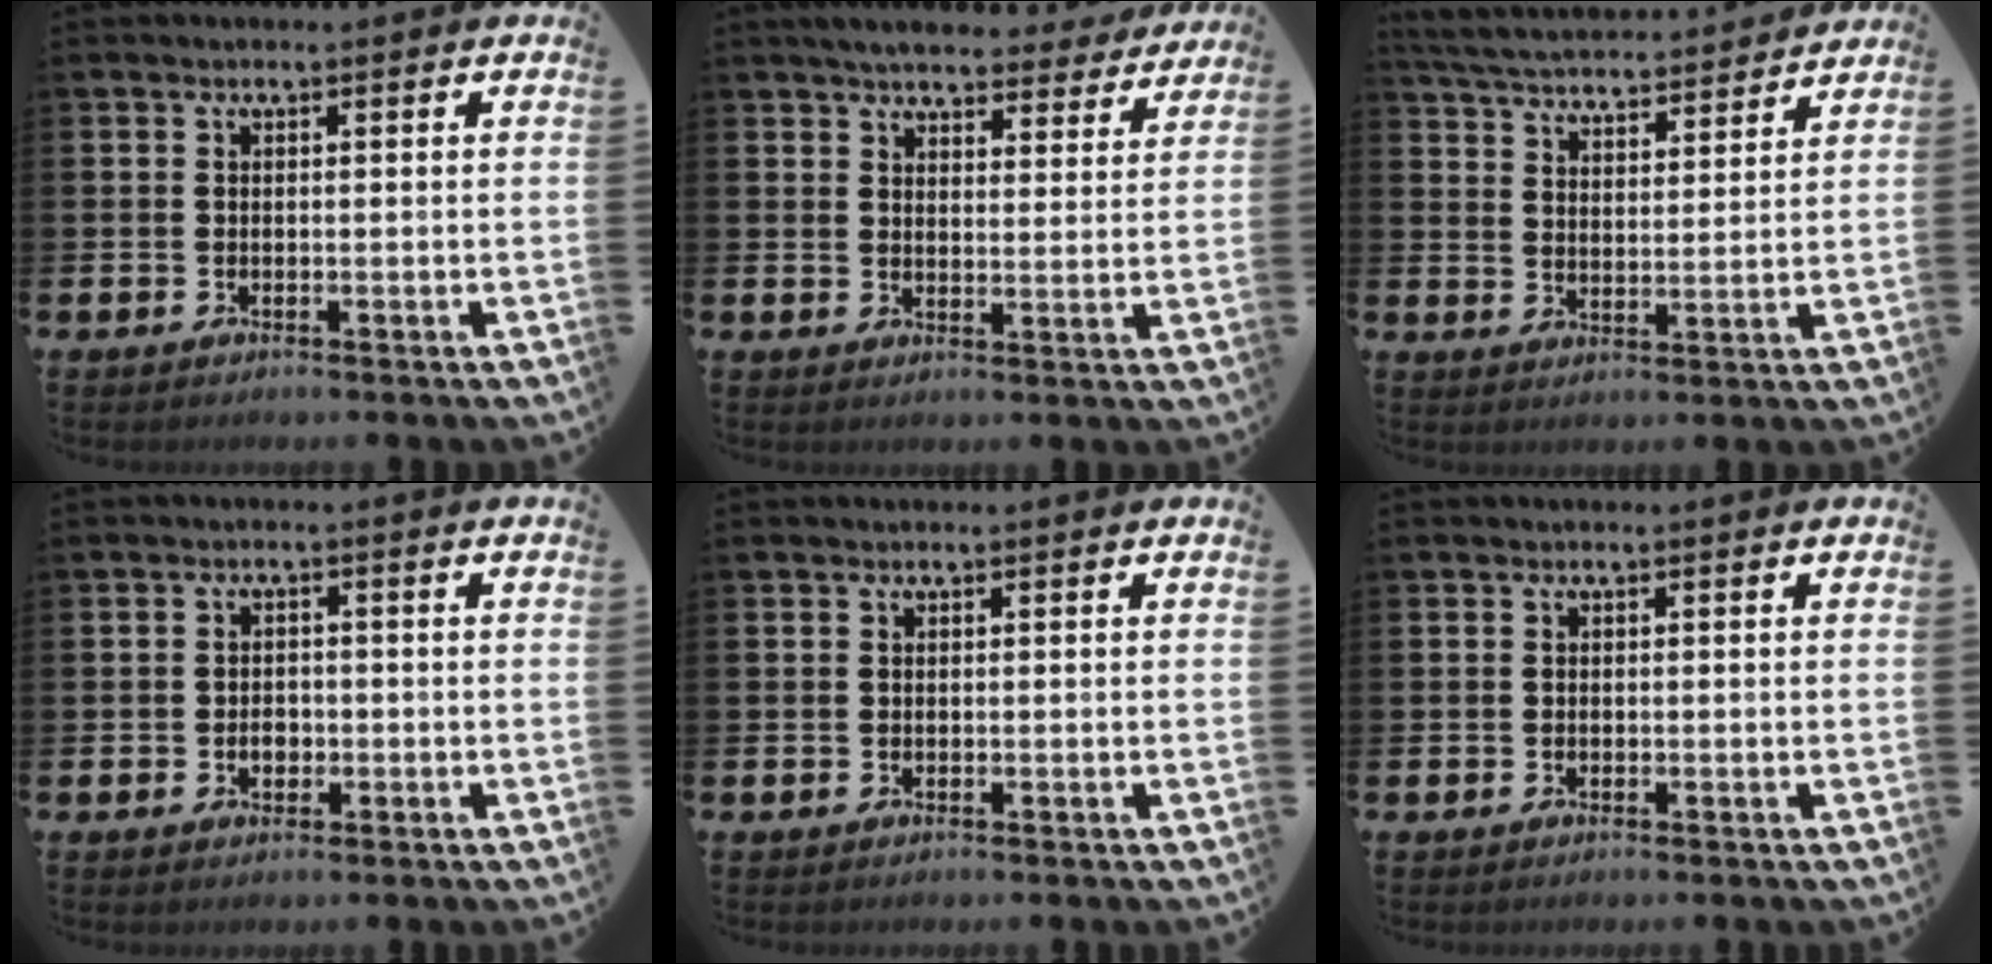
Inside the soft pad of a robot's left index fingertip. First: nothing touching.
{"total": 5.3, "force": [5.1, 1.0, 1.0], "torque": [-0.022, -0.032, 0.088]}
{"total": 5.1, "force": [5.0, 0.7, 0.6], "torque": [-0.033, -0.042, 0.085]}
{"total": 2.0, "force": [-0.5, 1.6, 1.2], "torque": [-0.016, 0.002, -0.014]}
{"total": 0.0}
{"total": 0.0}